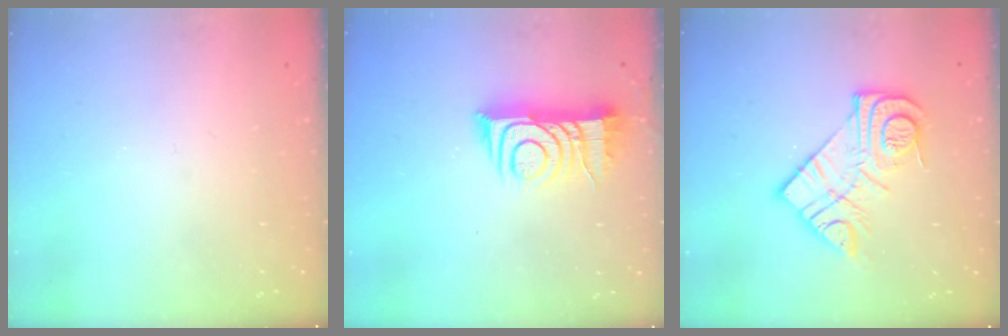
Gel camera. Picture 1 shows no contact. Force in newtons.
{"total": 11.4, "press": 11.4, "slide": 0.8}
{"total": 14.6, "press": 14.6, "slide": 0.8}